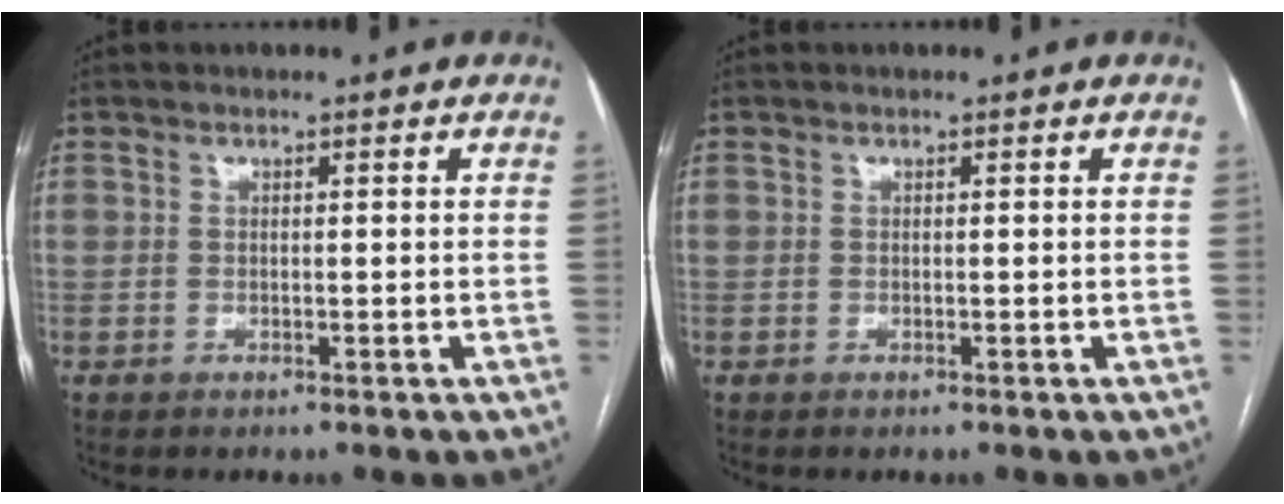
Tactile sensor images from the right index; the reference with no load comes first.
{"total": 0.0}